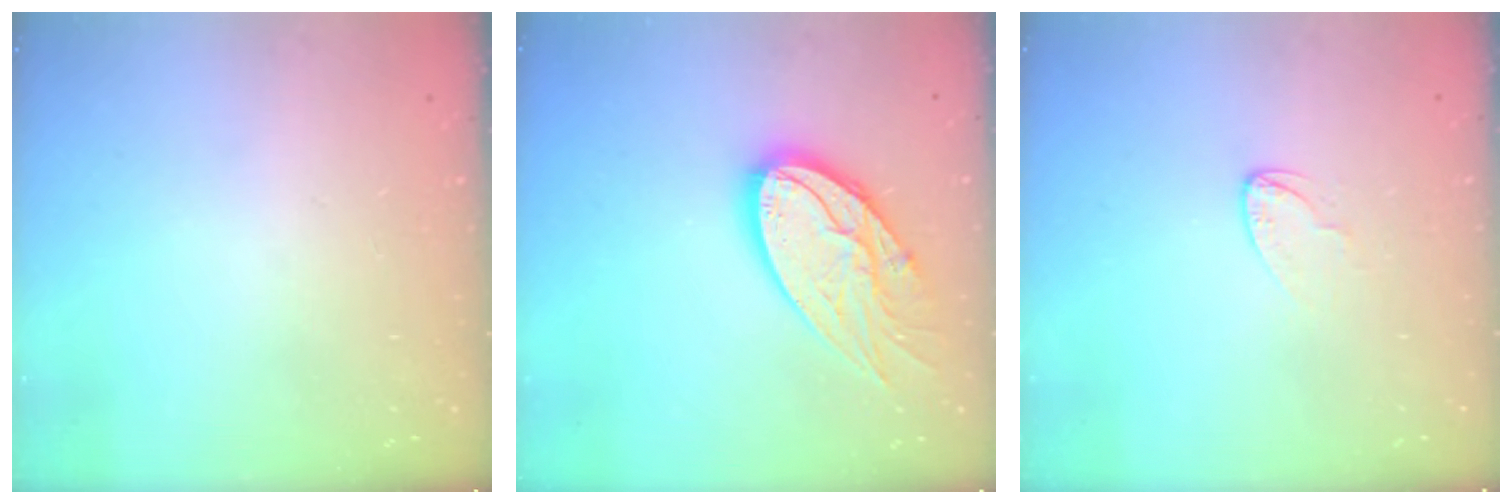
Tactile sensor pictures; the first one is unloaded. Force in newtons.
{"total": 19.3, "press": 19.2, "slide": 1.8}
{"total": 4.0, "press": 4.0, "slide": 0.3}